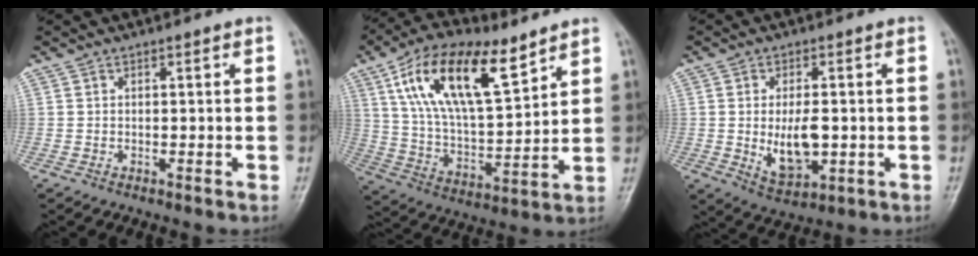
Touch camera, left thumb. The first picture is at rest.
{"total": 20.0, "force": [10.2, 8.4, 15.0], "torque": [-0.245, -0.031, 0.188]}
{"total": 8.7, "force": [-0.9, 4.6, 7.4], "torque": [-0.117, -0.007, -0.004]}